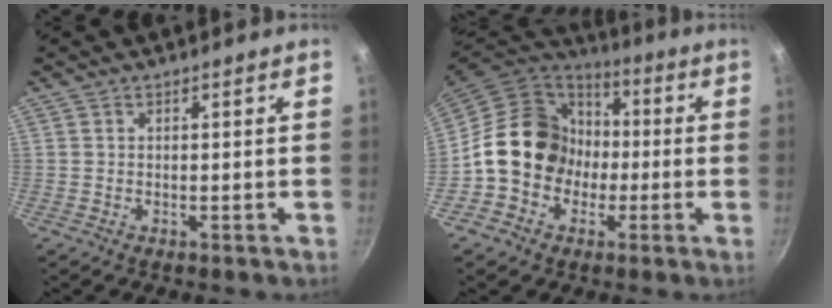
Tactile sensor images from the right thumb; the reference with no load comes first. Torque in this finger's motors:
{"motor_torque": [1.22, 2.21, 0.87, -1.06, 0.43]}